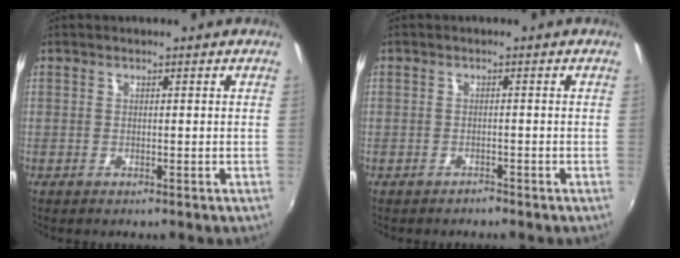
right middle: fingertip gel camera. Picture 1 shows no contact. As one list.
[{"total": 1.1, "force": [-1.0, 0.4, -0.1], "torque": [-0.003, 0.004, -0.016]}]